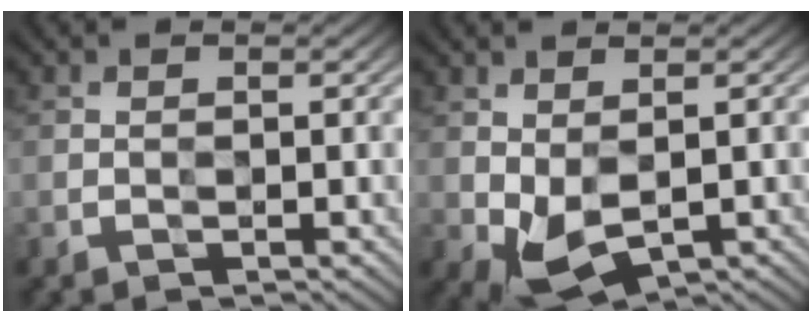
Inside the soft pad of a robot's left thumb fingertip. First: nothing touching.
{"total": 3.0, "force": [0.1, 2.0, 2.3], "torque": [-0.063, -0.001, 0.005]}